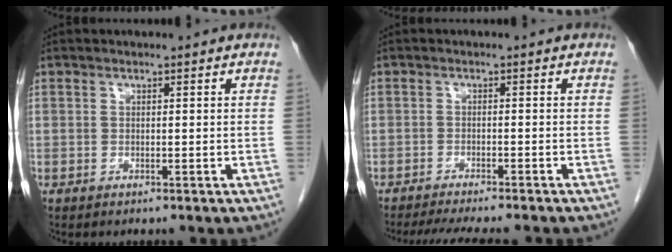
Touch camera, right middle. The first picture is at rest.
{"total": 10.1, "force": [-8.9, 1.0, 4.6], "torque": [-0.061, -0.015, -0.122]}